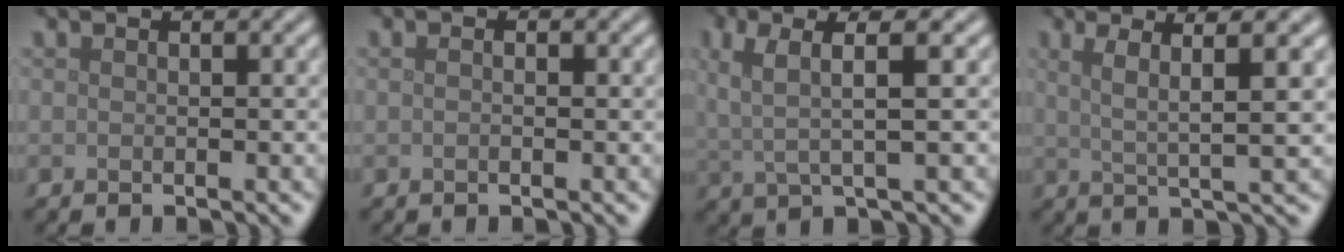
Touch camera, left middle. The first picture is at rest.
{"total": 0.8, "force": [0.2, 0.4, 0.7], "torque": [-0.010, -0.005, 0.002]}
{"total": 4.5, "force": [1.6, 1.0, 4.1], "torque": [-0.088, 0.005, 0.030]}
{"total": 5.0, "force": [2.1, 0.8, 4.4], "torque": [-0.076, 0.008, 0.035]}